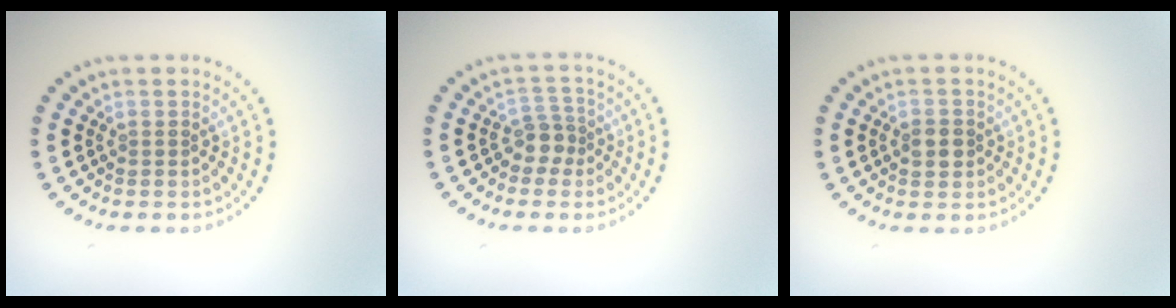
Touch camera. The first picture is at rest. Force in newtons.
{"total": 2.0, "press": 1.7, "slide": 1.1}
{"total": 1.9, "press": 1.8, "slide": 0.4}